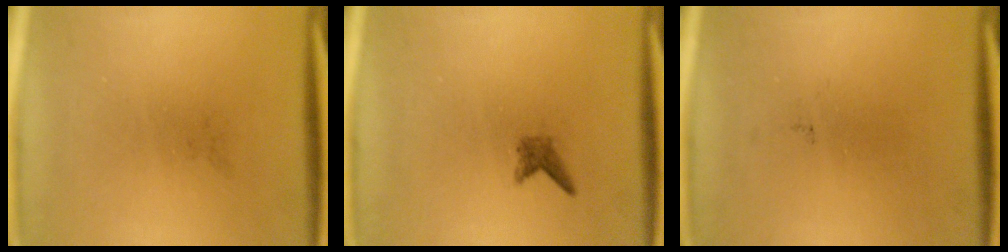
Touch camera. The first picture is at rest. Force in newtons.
{"total": 1.2}
{"total": 0.0}